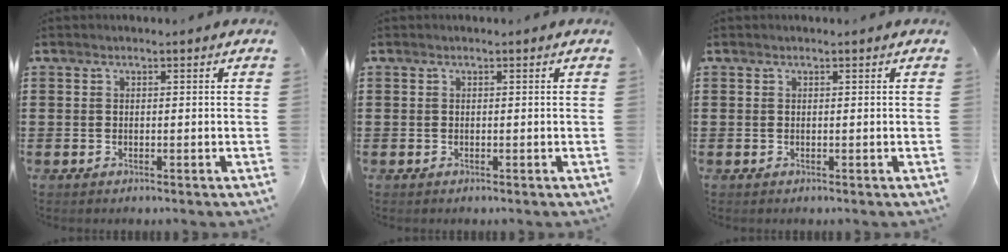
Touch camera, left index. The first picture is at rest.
{"total": 0.0}
{"total": 0.0}